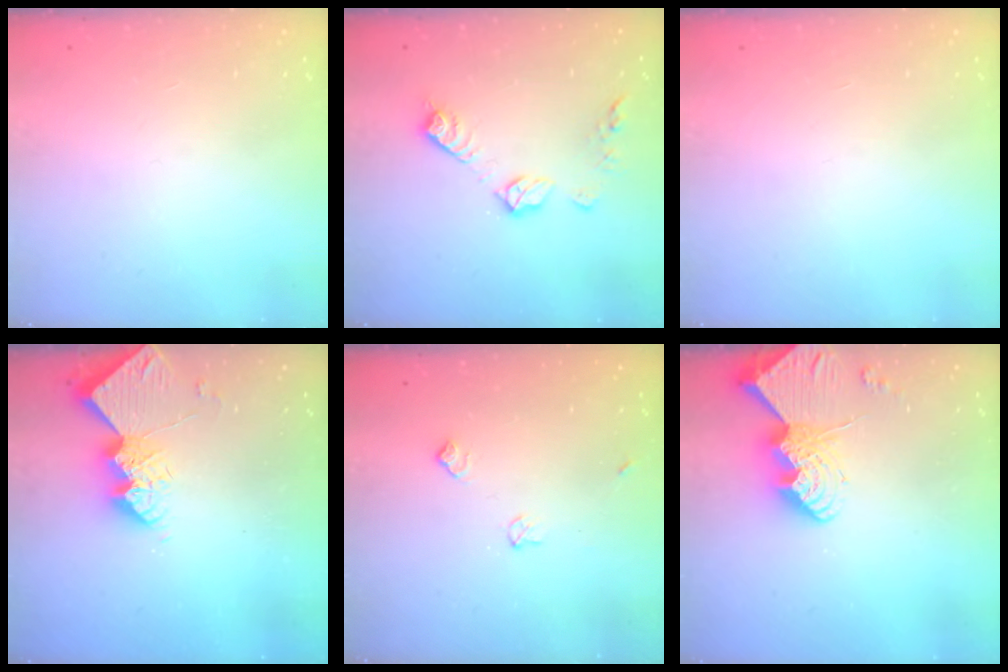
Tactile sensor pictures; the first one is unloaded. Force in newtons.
{"total": 10.2, "press": 10.2, "slide": 0.2}
{"total": 0.0}
{"total": 11.2, "press": 11.1, "slide": 1.0}
{"total": 5.6, "press": 5.6, "slide": 0.9}
{"total": 13.0, "press": 12.9, "slide": 1.2}